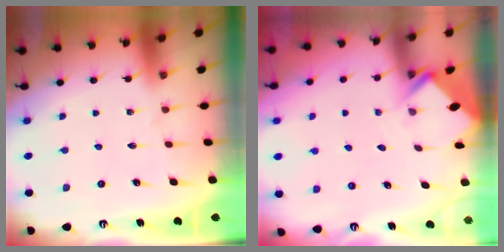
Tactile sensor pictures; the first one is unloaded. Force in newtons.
{"total": 2.8, "press": 2.8, "slide": 0.2}